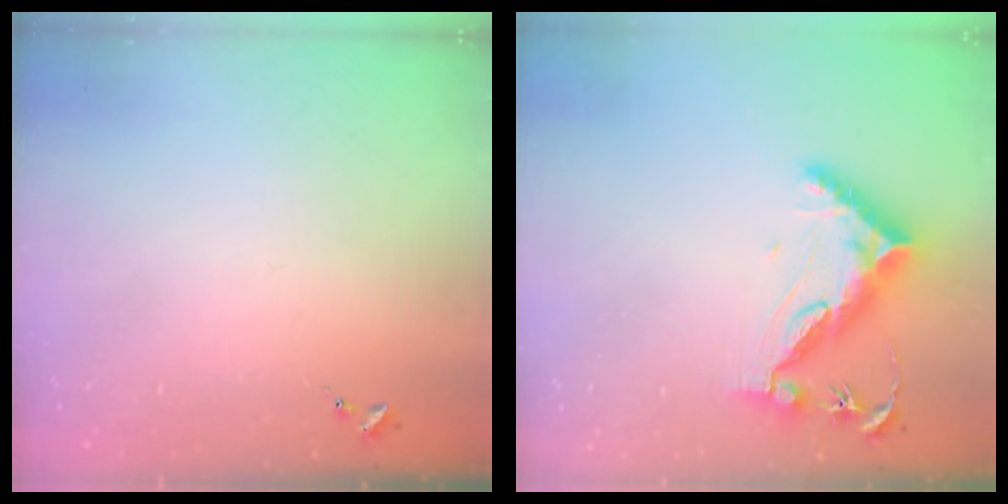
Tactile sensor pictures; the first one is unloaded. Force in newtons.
{"total": 11.5, "press": 11.4, "slide": 0.7}